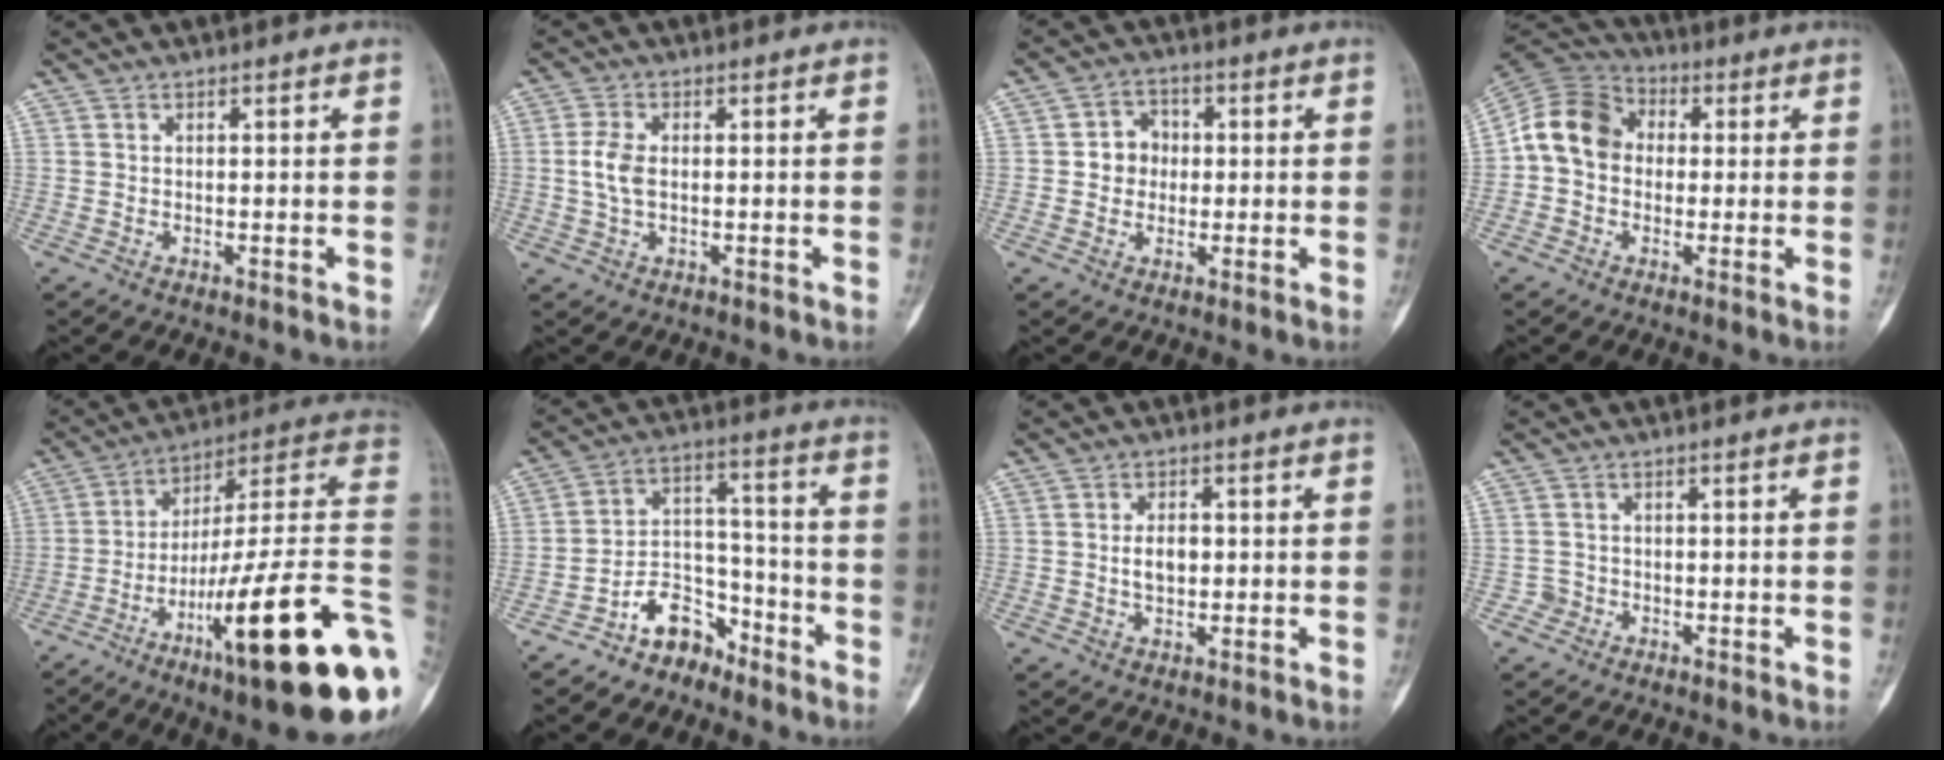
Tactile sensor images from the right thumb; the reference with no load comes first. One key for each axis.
{"total": 4.4, "fx": 0.1, "fy": 2.5, "fz": 3.6, "tx": -0.085, "ty": 0.006, "tz": 0.000}
{"total": 5.3, "fx": 0.1, "fy": 4.7, "fz": 2.3, "tx": -0.009, "ty": 0.011, "tz": -0.004}
{"total": 11.0, "fx": 0.4, "fy": 9.0, "fz": 6.2, "tx": -0.100, "ty": 0.030, "tz": -0.008}
{"total": 30.6, "fx": -9.6, "fy": 5.0, "fz": 28.7, "tx": -0.352, "ty": 0.052, "tz": -0.152}
{"total": 9.4, "fx": -7.0, "fy": 5.5, "fz": 3.0, "tx": -0.028, "ty": 0.090, "tz": -0.131}
{"total": 4.0, "fx": 0.1, "fy": 2.5, "fz": 3.1, "tx": -0.046, "ty": 0.003, "tz": 0.002}
{"total": 1.5, "fx": -0.6, "fy": 1.3, "fz": -0.3, "tx": 0.018, "ty": 0.010, "tz": -0.016}